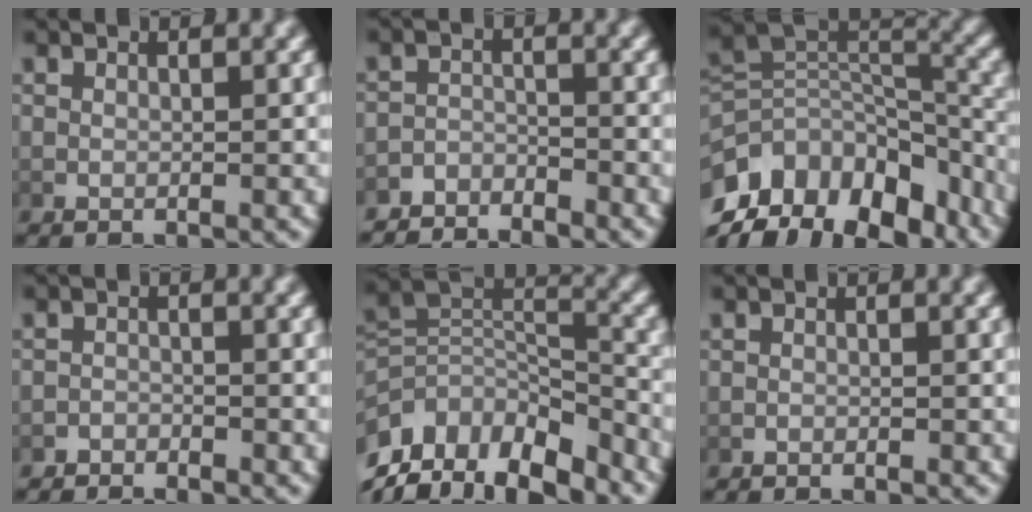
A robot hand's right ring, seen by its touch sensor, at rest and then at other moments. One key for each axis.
{"total": 3.8, "fx": -3.7, "fy": 0.9, "fz": 0.1, "tx": 0.000, "ty": -0.012, "tz": -0.065}
{"total": 17.3, "fx": -7.3, "fy": 12.6, "fz": 9.3, "tx": -0.175, "ty": -0.048, "tz": -0.107}
{"total": 2.5, "fx": -2.4, "fy": 0.4, "fz": -0.3, "tx": 0.008, "ty": -0.009, "tz": -0.041}
{"total": 13.5, "fx": -6.4, "fy": 9.2, "fz": 7.4, "tx": -0.129, "ty": -0.037, "tz": -0.098}
{"total": 0.7, "fx": -0.7, "fy": -0.2, "fz": -0.1, "tx": -0.002, "ty": -0.004, "tz": -0.010}